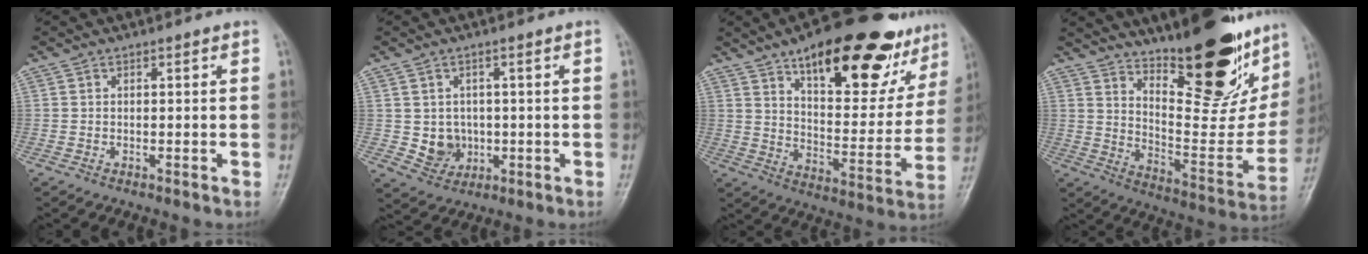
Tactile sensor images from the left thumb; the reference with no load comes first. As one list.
[{"total": 5.3, "force": [0.0, 4.7, 2.4], "torque": [-0.015, -0.001, 0.012]}, {"total": 26.8, "force": [17.0, 10.5, 17.9], "torque": [-0.202, -0.051, 0.248]}, {"total": 28.2, "force": [18.8, 9.8, 18.5], "torque": [-0.227, -0.112, 0.283]}]